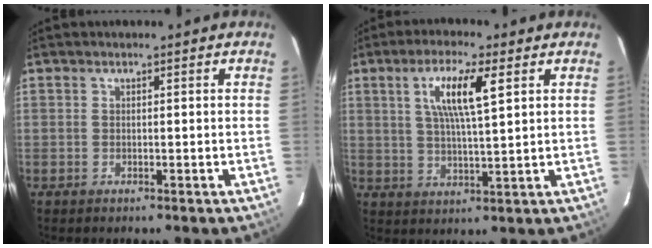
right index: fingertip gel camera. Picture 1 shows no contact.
{"total": 8.6, "force": [3.2, 1.3, 7.9], "torque": [-0.144, 0.004, 0.059]}